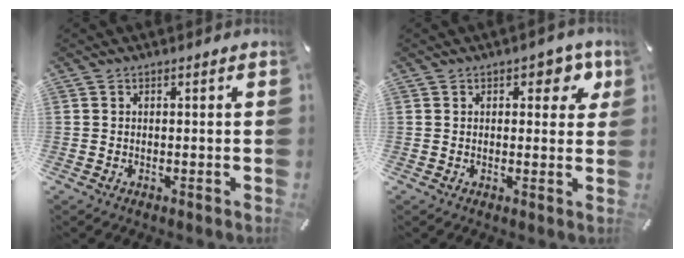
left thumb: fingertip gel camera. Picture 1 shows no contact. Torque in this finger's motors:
{"motor_torque": [0.68, 0.65, 0.44, -0.51, 0.01]}